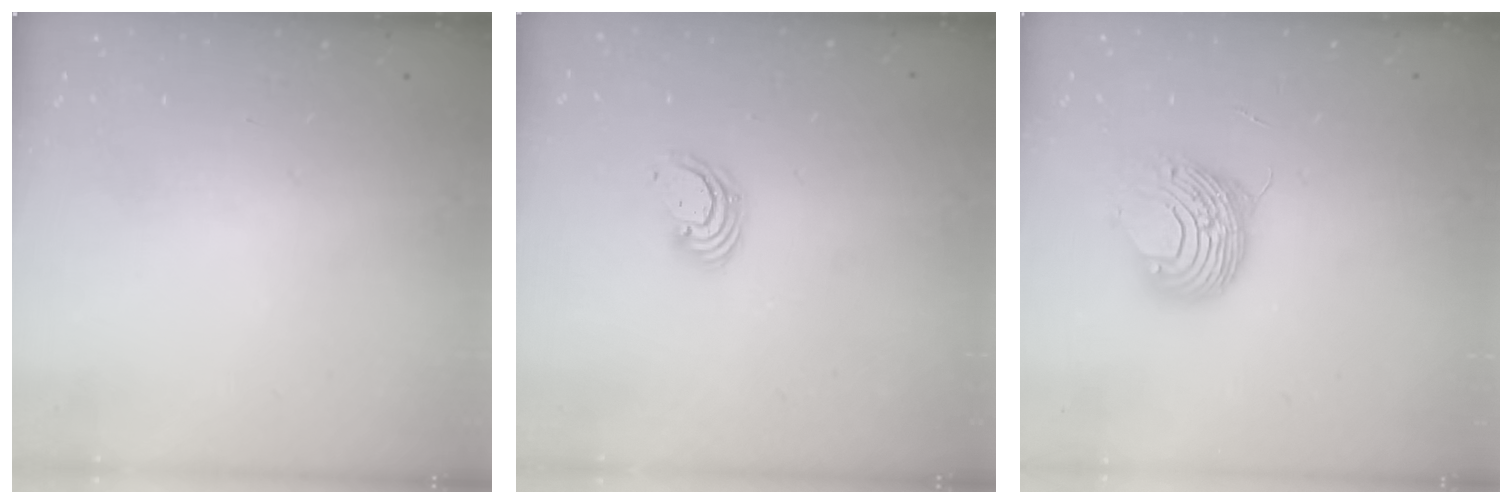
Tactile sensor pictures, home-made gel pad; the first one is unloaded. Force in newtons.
{"total": 3.1, "press": 3.1, "slide": 0.1}
{"total": 10.6, "press": 10.5, "slide": 1.0}